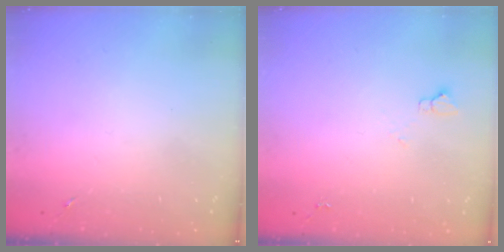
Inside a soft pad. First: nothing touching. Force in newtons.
{"total": 3.5, "press": 3.5, "slide": 0.4}